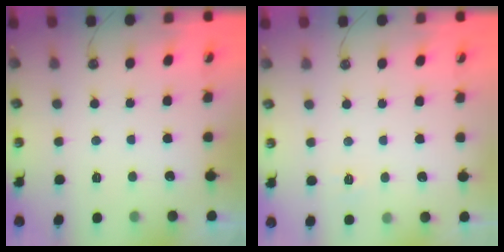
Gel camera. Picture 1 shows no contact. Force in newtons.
{"total": 4.5, "press": 4.5, "slide": 0.5}